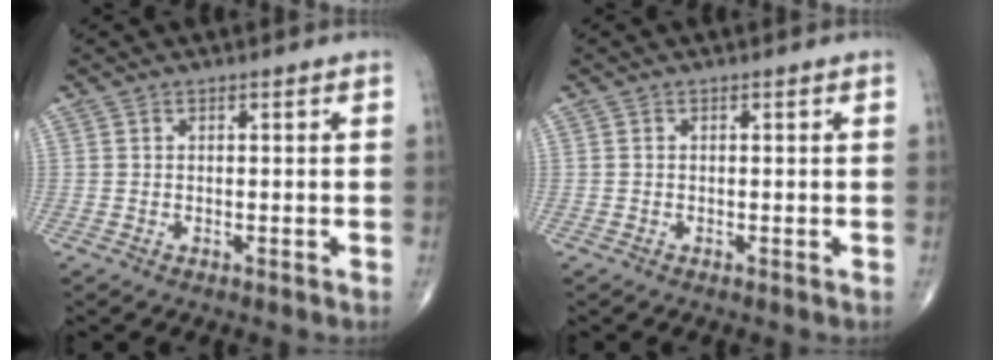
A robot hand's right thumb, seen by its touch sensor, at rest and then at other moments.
{"total": 0.0}